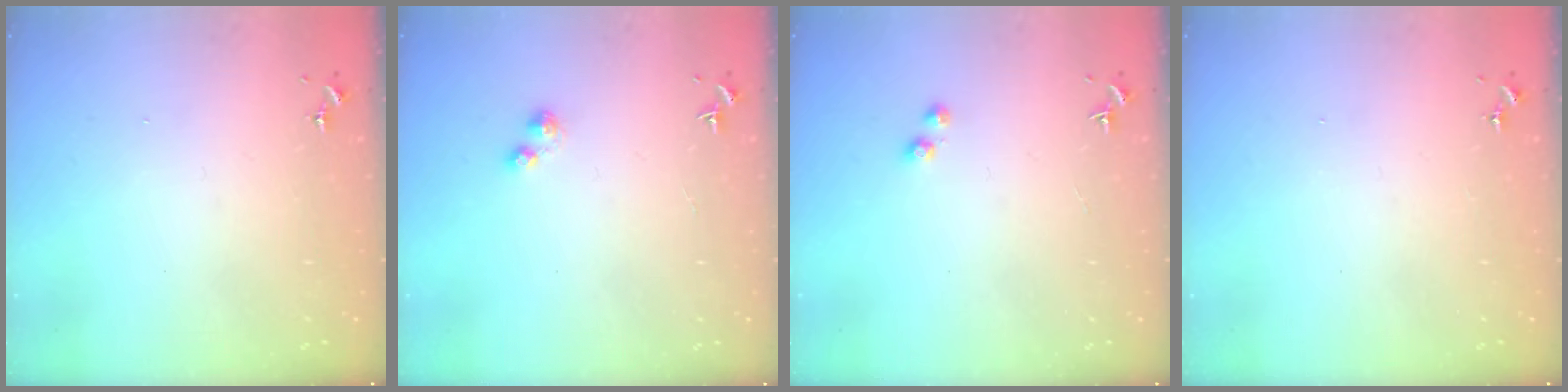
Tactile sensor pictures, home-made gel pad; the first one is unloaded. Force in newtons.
{"total": 2.1, "press": 2.1, "slide": 0.4}
{"total": 2.7, "press": 2.6, "slide": 0.9}
{"total": 0.0}